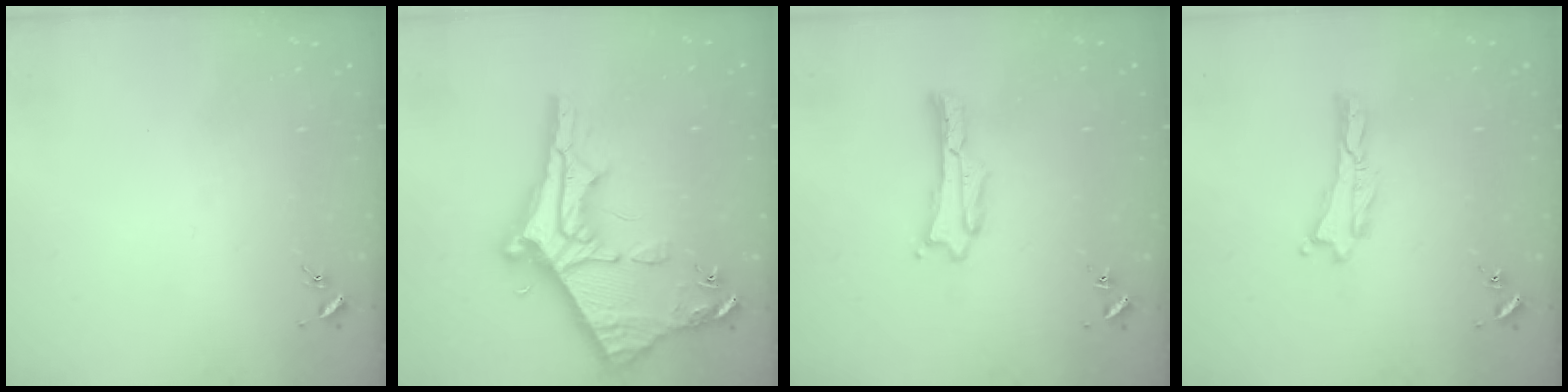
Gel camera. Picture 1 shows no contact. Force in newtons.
{"total": 11.2, "press": 11.1, "slide": 1.1}
{"total": 1.1, "press": 1.1, "slide": 0.0}
{"total": 0.0}